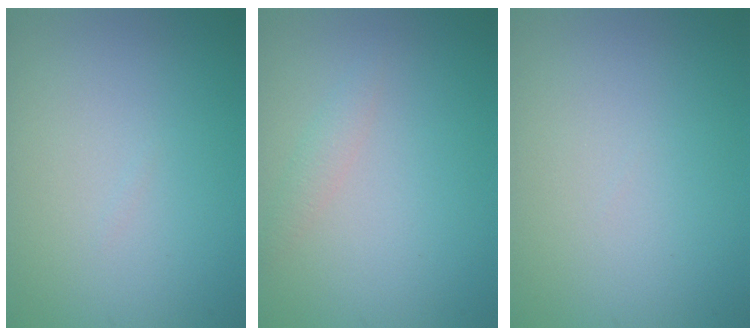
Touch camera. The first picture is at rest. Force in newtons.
{"total": 1.1, "press": 1.1, "slide": 0.0}
{"total": 0.0}